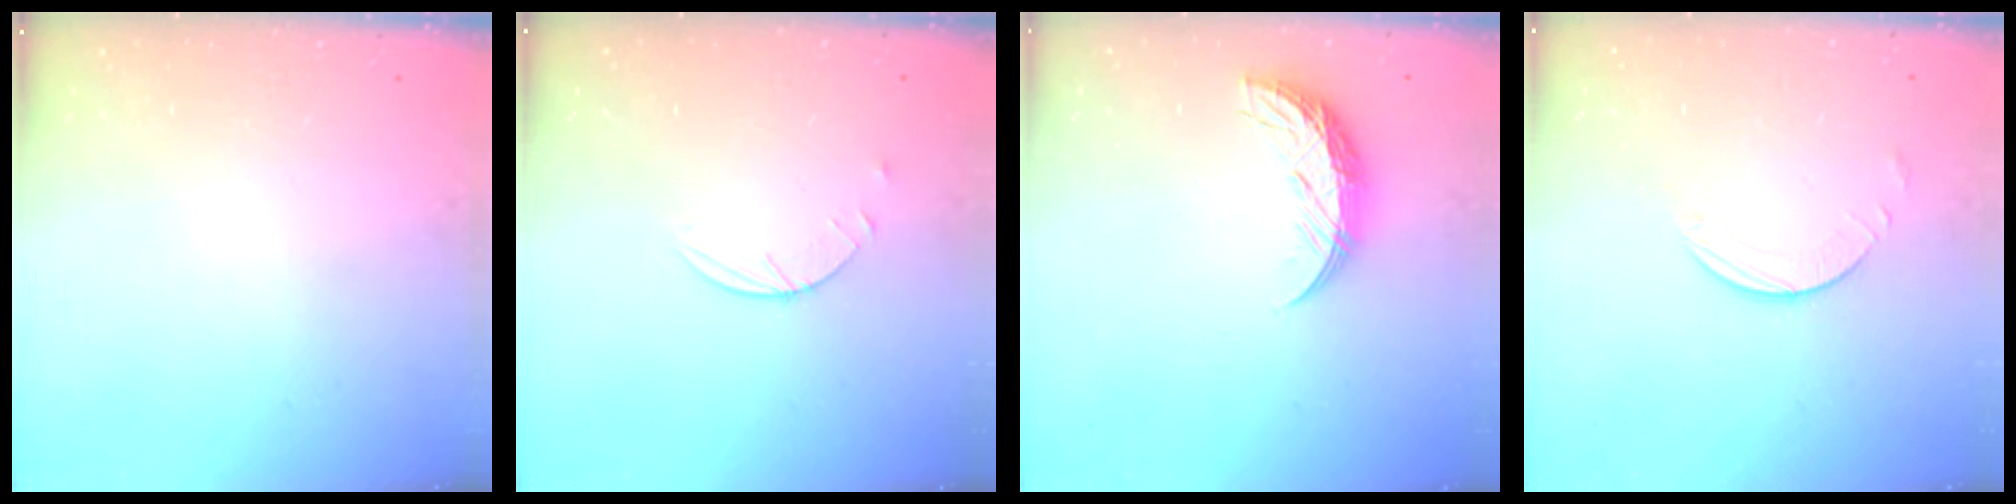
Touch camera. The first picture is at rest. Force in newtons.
{"total": 2.5, "press": 2.4, "slide": 0.3}
{"total": 9.3, "press": 9.3, "slide": 0.7}
{"total": 1.7, "press": 1.7, "slide": 0.2}